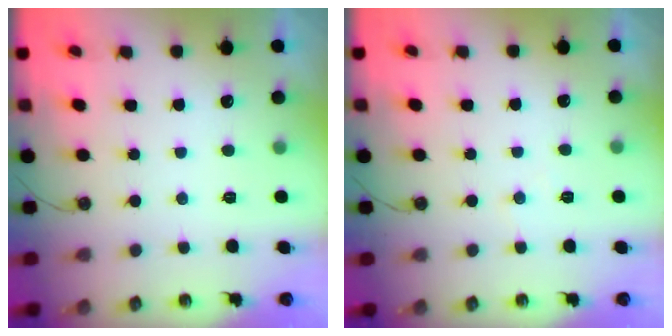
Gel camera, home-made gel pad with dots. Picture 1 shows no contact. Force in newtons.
{"total": 4.4, "press": 4.3, "slide": 0.6}